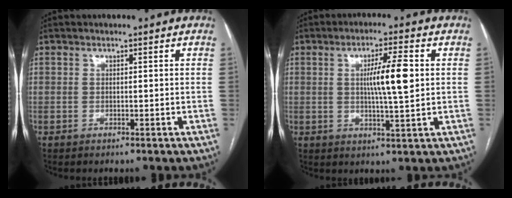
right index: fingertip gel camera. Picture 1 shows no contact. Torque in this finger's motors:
{"motor_torque": [0.25, -0.01, 0.19, 0.11]}